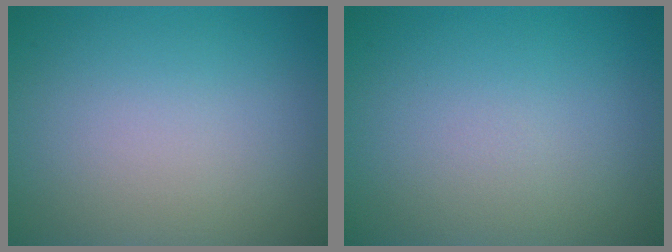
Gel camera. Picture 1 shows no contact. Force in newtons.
{"total": 0.0}